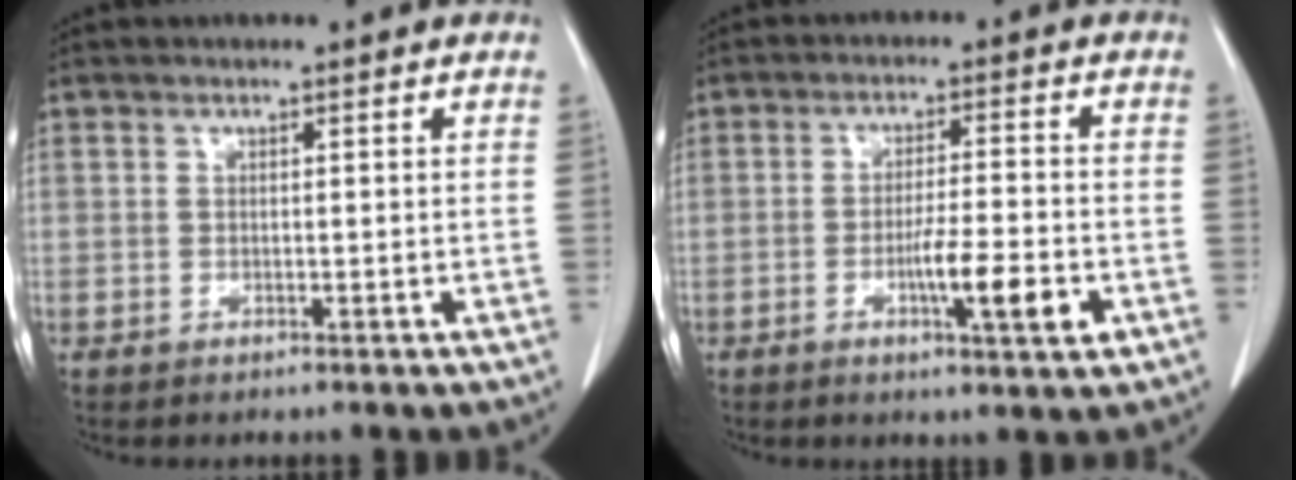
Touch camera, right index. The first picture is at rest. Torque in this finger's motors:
{"motor_torque": [1.25, -0.67, 0.63, 0.16]}